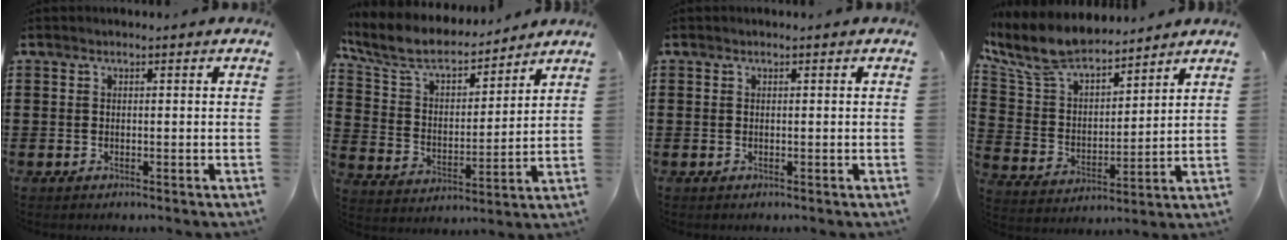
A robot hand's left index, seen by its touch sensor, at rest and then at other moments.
{"total": 7.8, "force": [6.8, 2.2, 3.0], "torque": [-0.091, -0.039, 0.118]}
{"total": 0.0}
{"total": 9.5, "force": [8.6, 2.4, 3.4], "torque": [-0.106, -0.049, 0.154]}